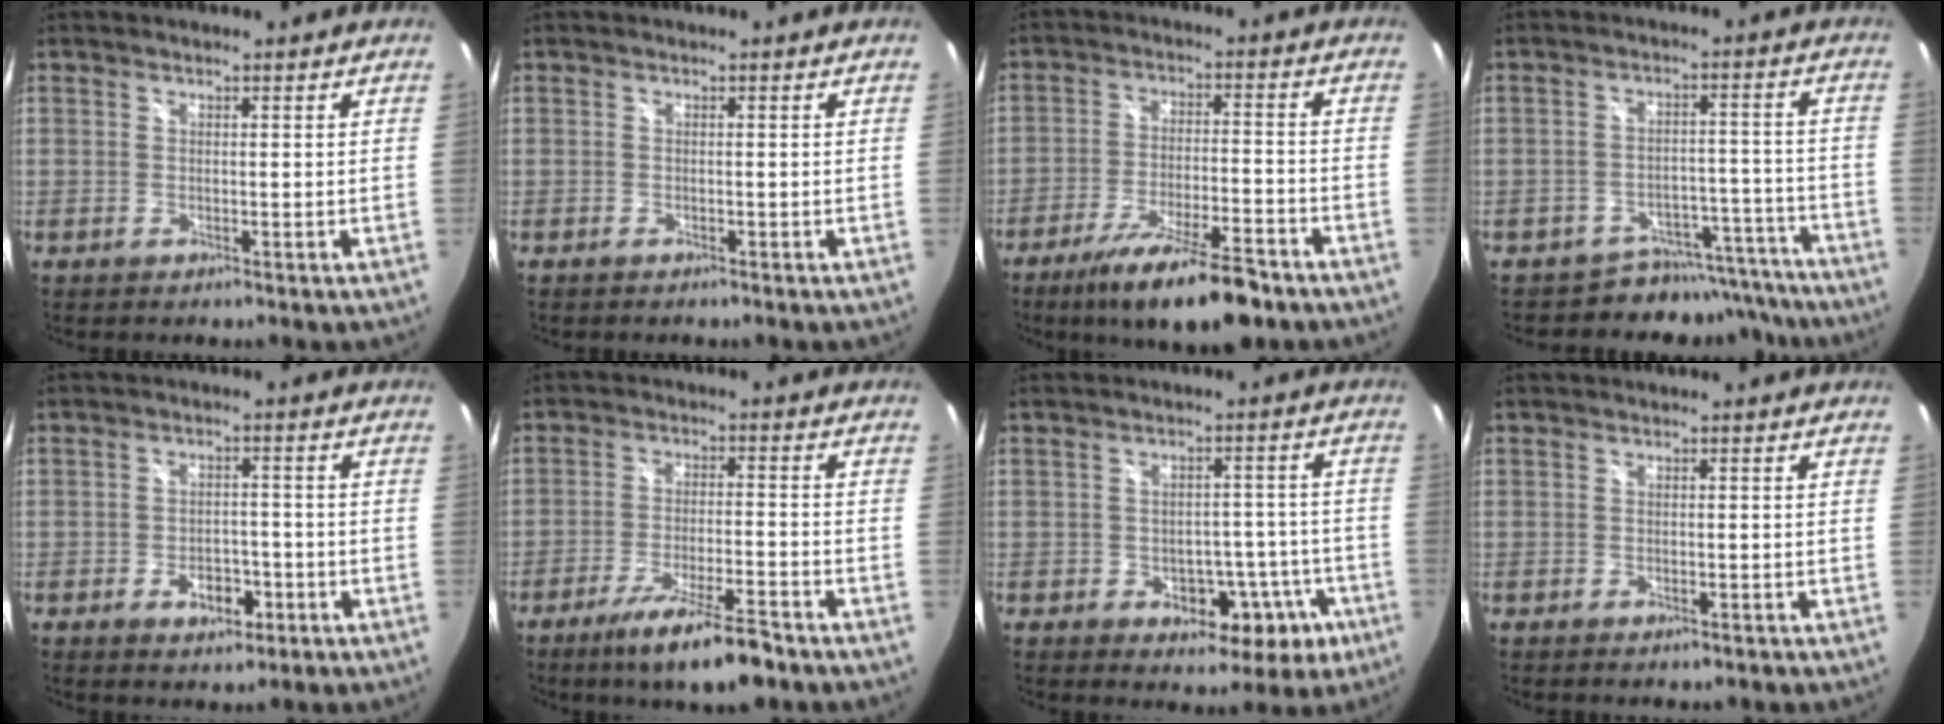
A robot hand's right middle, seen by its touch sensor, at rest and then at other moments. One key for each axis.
{"total": 0.8, "fx": -0.7, "fy": 0.4, "fz": 0.2, "tx": -0.008, "ty": -0.002, "tz": -0.012}
{"total": 15.0, "fx": -11.2, "fy": 3.2, "fz": 9.5, "tx": -0.183, "ty": -0.026, "tz": -0.181}
{"total": 9.9, "fx": -9.0, "fy": 4.1, "fz": 0.6, "tx": -0.002, "ty": 0.035, "tz": -0.115}
{"total": 5.1, "fx": -2.5, "fy": 3.2, "fz": 3.1, "tx": -0.057, "ty": 0.002, "tz": -0.032}
{"total": 11.7, "fx": -8.5, "fy": 1.8, "fz": 7.8, "tx": -0.156, "ty": -0.027, "tz": -0.142}
{"total": 9.5, "fx": -4.2, "fy": 6.7, "fz": 5.3, "tx": -0.075, "ty": 0.018, "tz": -0.039}
{"total": 1.5, "fx": -1.1, "fy": 0.7, "fz": 0.7, "tx": -0.013, "ty": -0.005, "tz": -0.017}